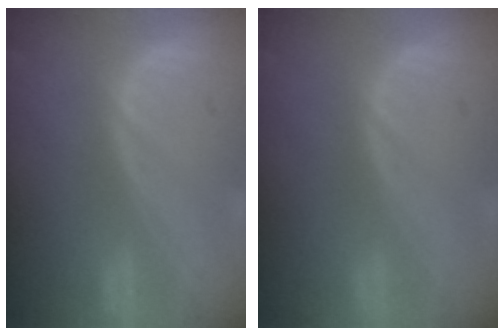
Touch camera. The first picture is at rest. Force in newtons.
{"total": 0.0}